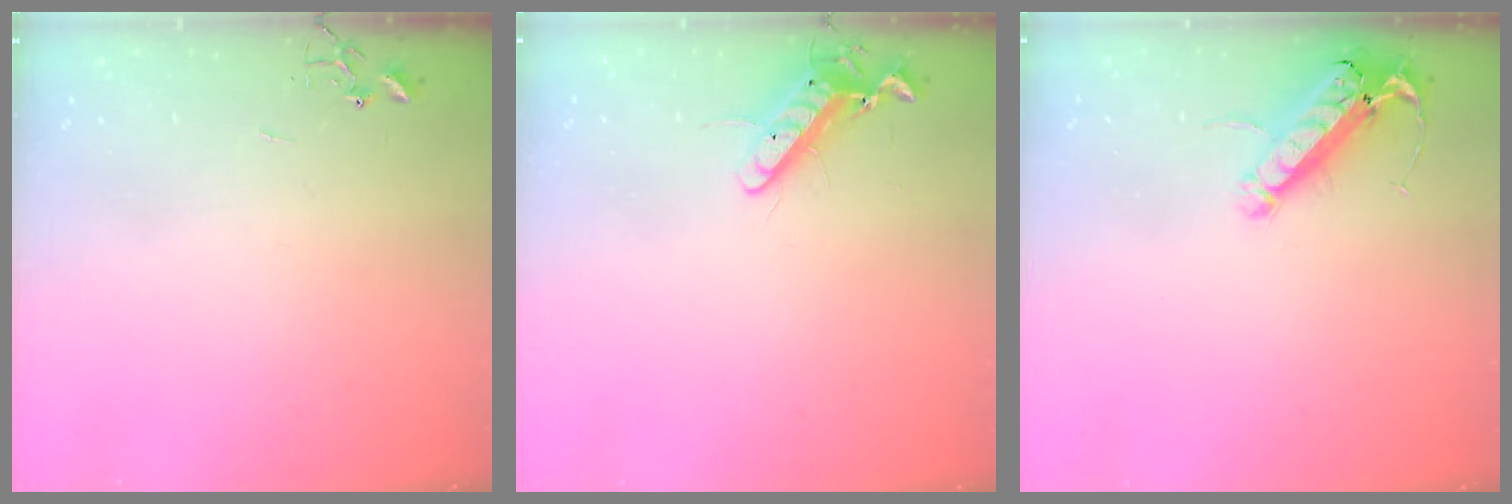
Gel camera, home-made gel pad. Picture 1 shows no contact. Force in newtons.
{"total": 12.1, "press": 12.0, "slide": 1.4}
{"total": 15.2, "press": 15.0, "slide": 2.7}